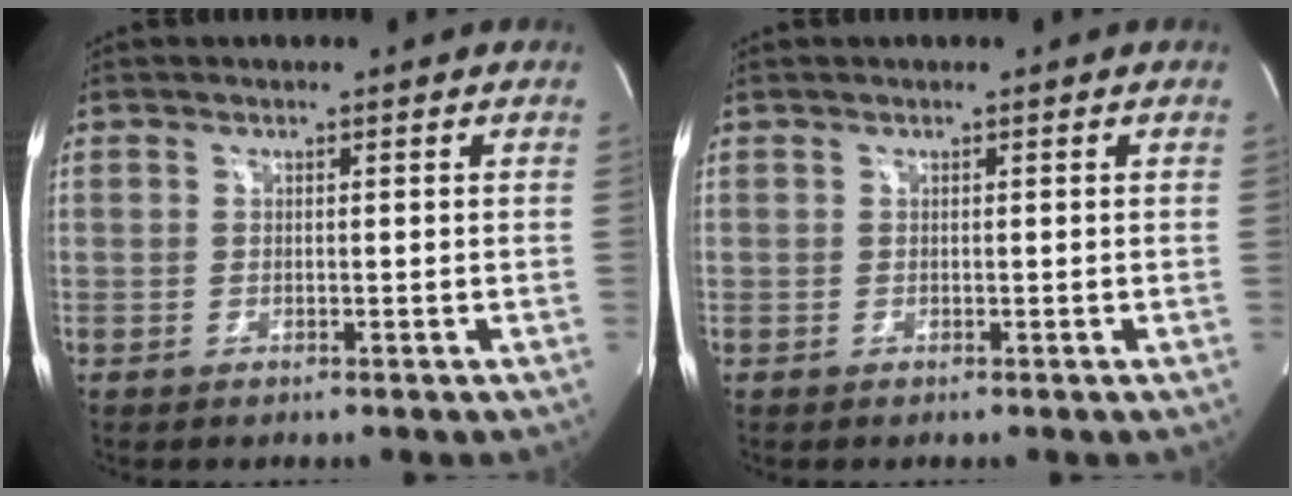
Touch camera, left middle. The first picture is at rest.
{"total": 0.0}